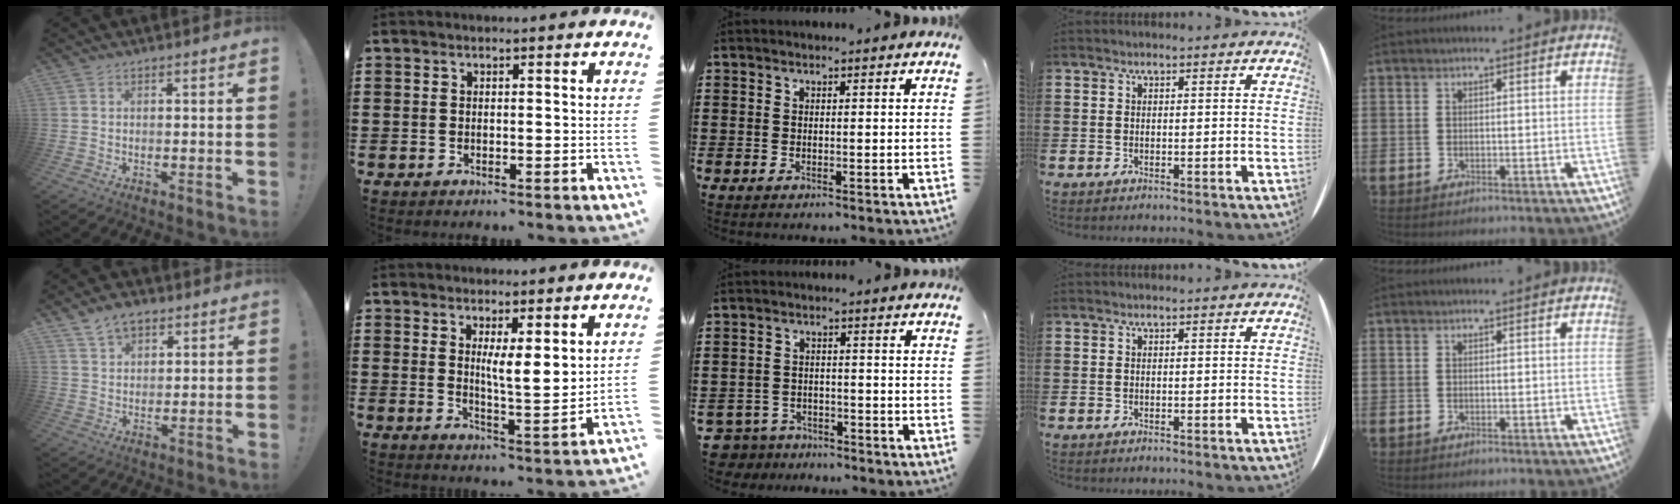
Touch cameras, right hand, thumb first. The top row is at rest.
{"thumb": {"total": 6.8, "force": [4.7, 4.0, 2.9], "torque": [-0.048, -0.018, 0.090]}, "index": {"total": 5.0, "force": [2.6, 0.9, 4.2], "torque": [-0.072, -0.016, 0.039]}, "middle": {"total": 3.6, "force": [-3.5, 0.8, 0.0], "torque": [-0.024, -0.005, -0.081]}}